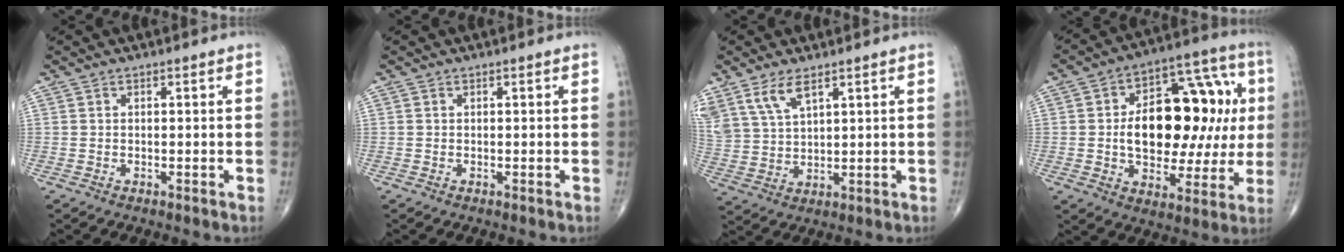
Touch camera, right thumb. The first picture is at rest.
{"total": 0.0}
{"total": 7.6, "force": [4.9, 3.0, 4.8], "torque": [-0.101, -0.013, 0.110]}
{"total": 24.0, "force": [2.0, 14.0, 19.5], "torque": [-0.249, 0.031, 0.036]}